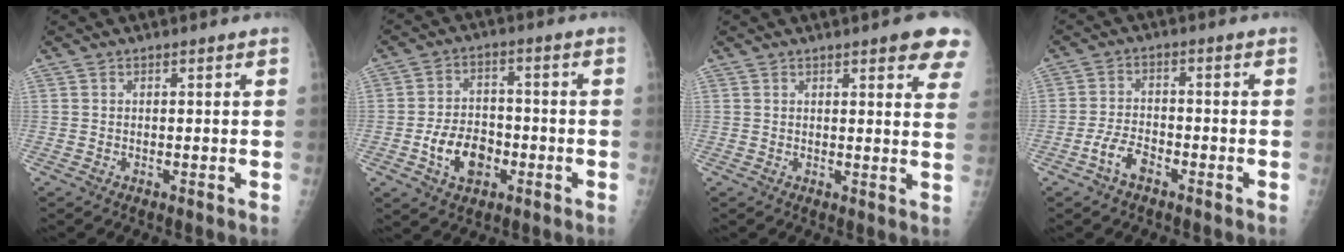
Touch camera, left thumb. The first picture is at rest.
{"total": 8.9, "force": [-3.2, 6.2, 5.5], "torque": [-0.073, 0.021, -0.053]}
{"total": 9.0, "force": [5.9, 2.1, 6.5], "torque": [-0.051, -0.018, 0.058]}
{"total": 4.6, "force": [-2.8, 2.4, 2.7], "torque": [-0.052, 0.022, -0.053]}